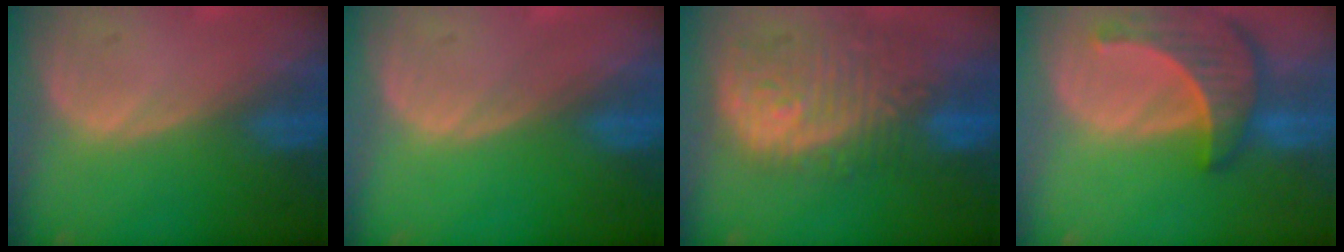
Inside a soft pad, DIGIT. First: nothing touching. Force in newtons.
{"total": 0.0}
{"total": 12.2, "press": 10.9, "slide": 5.6}
{"total": 8.4, "press": 7.8, "slide": 3.0}